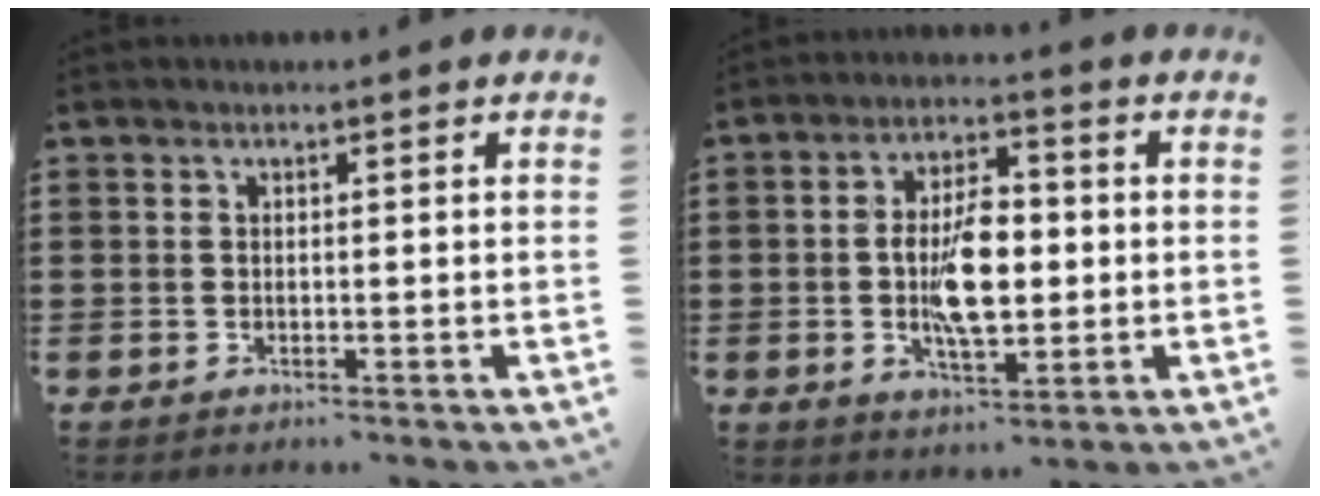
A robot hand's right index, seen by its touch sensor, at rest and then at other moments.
{"total": 9.0, "force": [-0.7, 4.0, 8.1], "torque": [-0.155, 0.003, -0.018]}